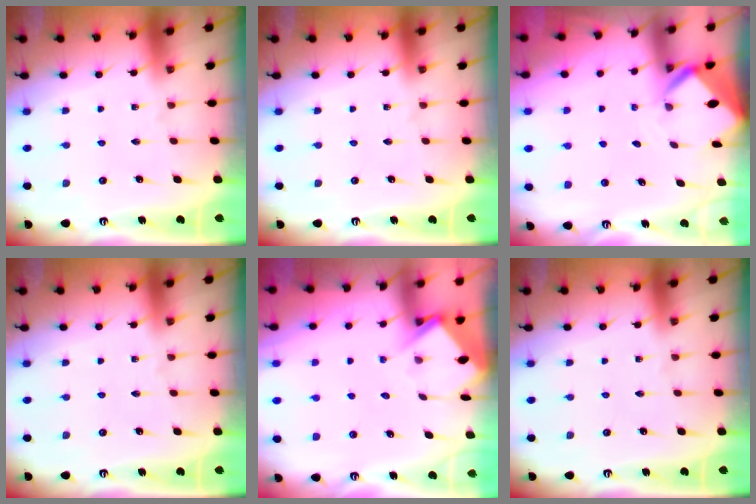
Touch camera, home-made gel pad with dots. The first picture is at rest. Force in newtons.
{"total": 0.0}
{"total": 3.3, "press": 3.3, "slide": 0.2}
{"total": 0.0}
{"total": 3.9, "press": 3.8, "slide": 0.3}
{"total": 0.0}